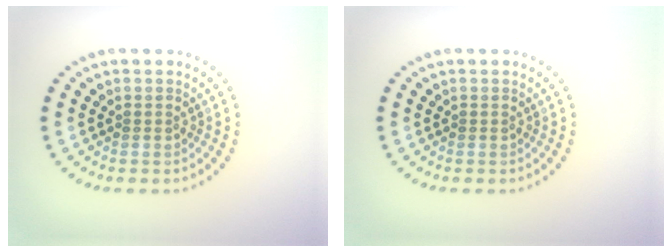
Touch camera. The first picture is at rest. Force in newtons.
{"total": 0.0}